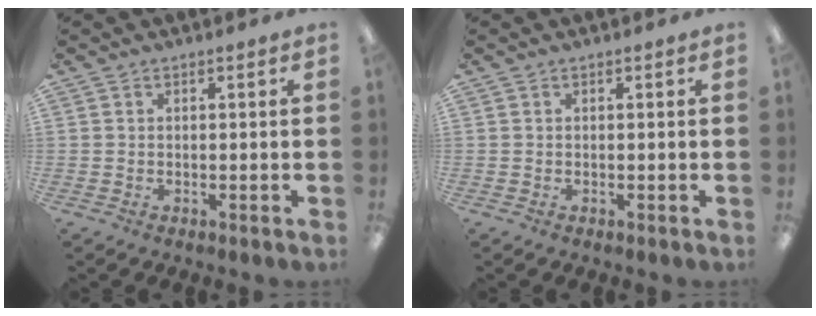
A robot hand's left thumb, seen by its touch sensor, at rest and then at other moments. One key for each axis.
{"total": 0.0}